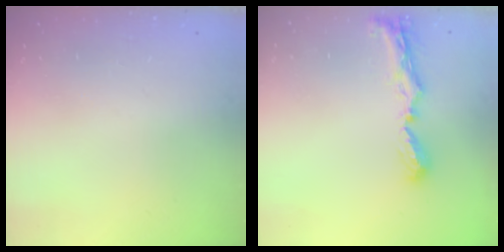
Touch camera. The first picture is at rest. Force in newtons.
{"total": 8.7, "press": 8.7, "slide": 0.7}